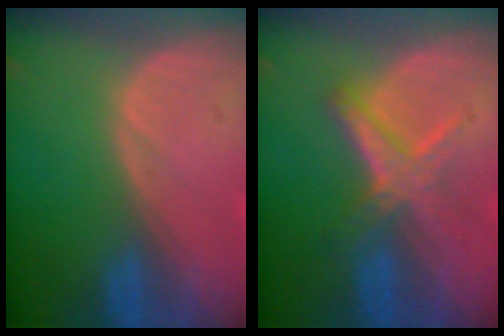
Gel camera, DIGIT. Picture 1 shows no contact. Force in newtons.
{"total": 5.7, "press": 5.5, "slide": 1.8}